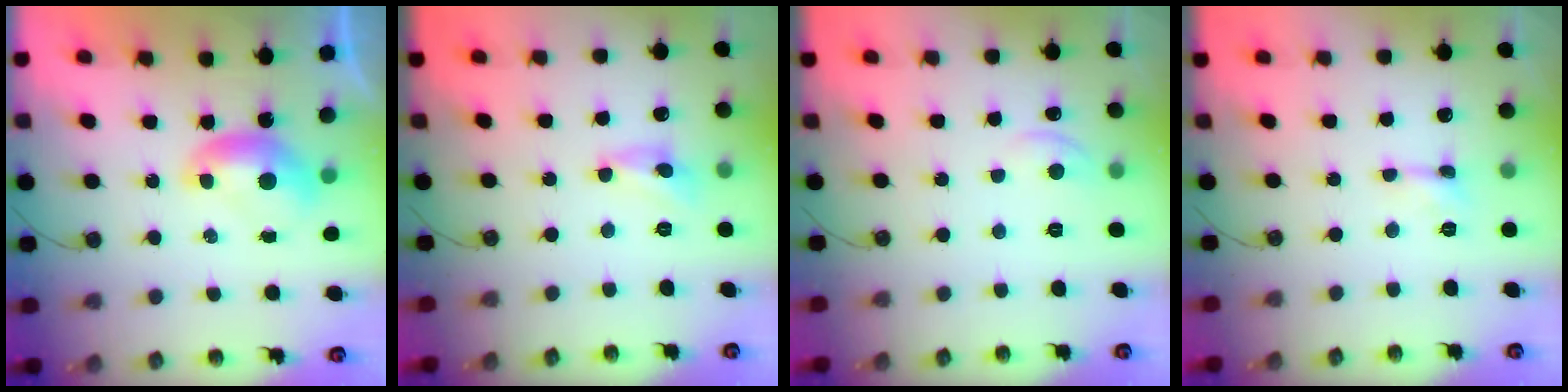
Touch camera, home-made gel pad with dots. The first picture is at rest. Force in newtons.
{"total": 1.9, "press": 1.9, "slide": 0.2}
{"total": 1.1, "press": 0.7, "slide": 0.8}
{"total": 1.0, "press": 1.0, "slide": 0.2}